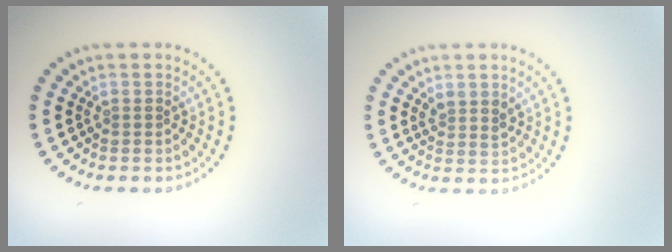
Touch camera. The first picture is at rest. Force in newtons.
{"total": 1.5, "press": 1.3, "slide": 0.8}